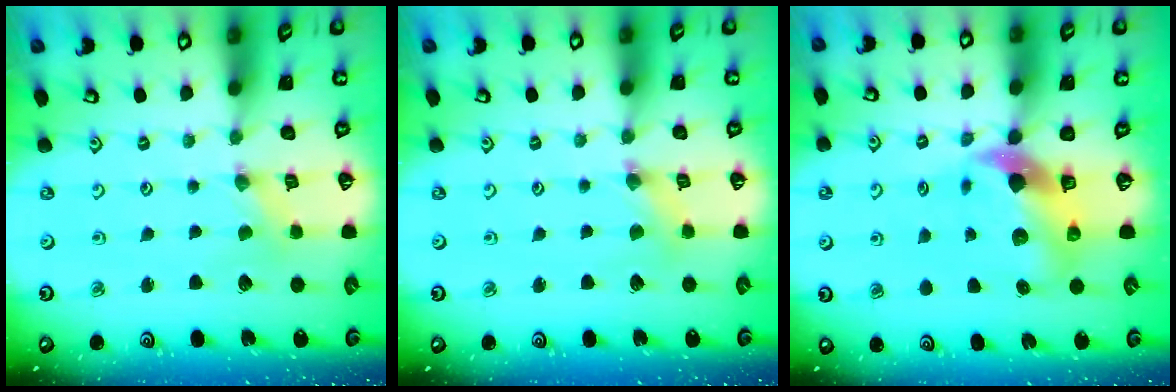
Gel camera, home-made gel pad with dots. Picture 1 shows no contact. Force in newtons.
{"total": 2.0, "press": 2.0, "slide": 0.3}
{"total": 10.1, "press": 9.9, "slide": 1.6}